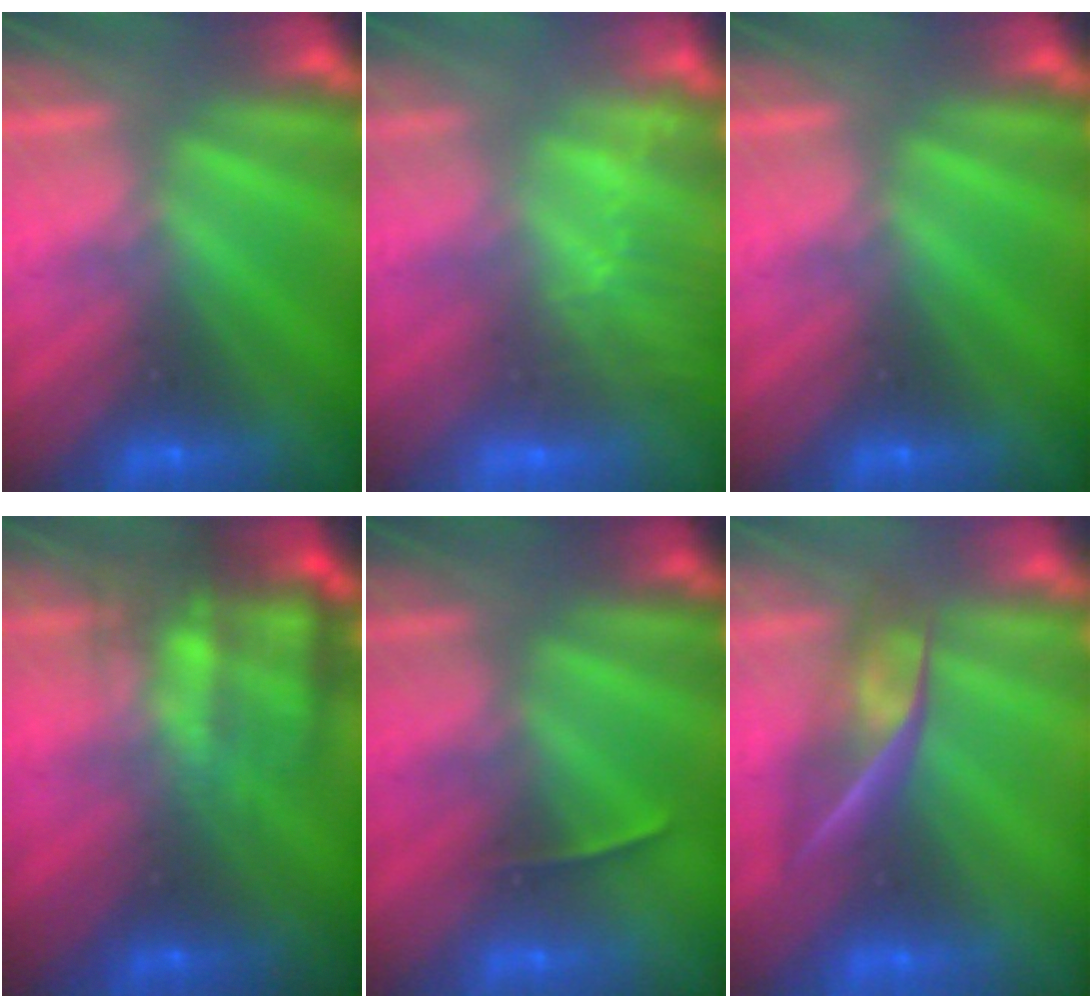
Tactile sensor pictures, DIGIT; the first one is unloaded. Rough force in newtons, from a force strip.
{"total": 3.2}
{"total": 0.0}
{"total": 5.8}
{"total": 1.4}
{"total": 2.4}